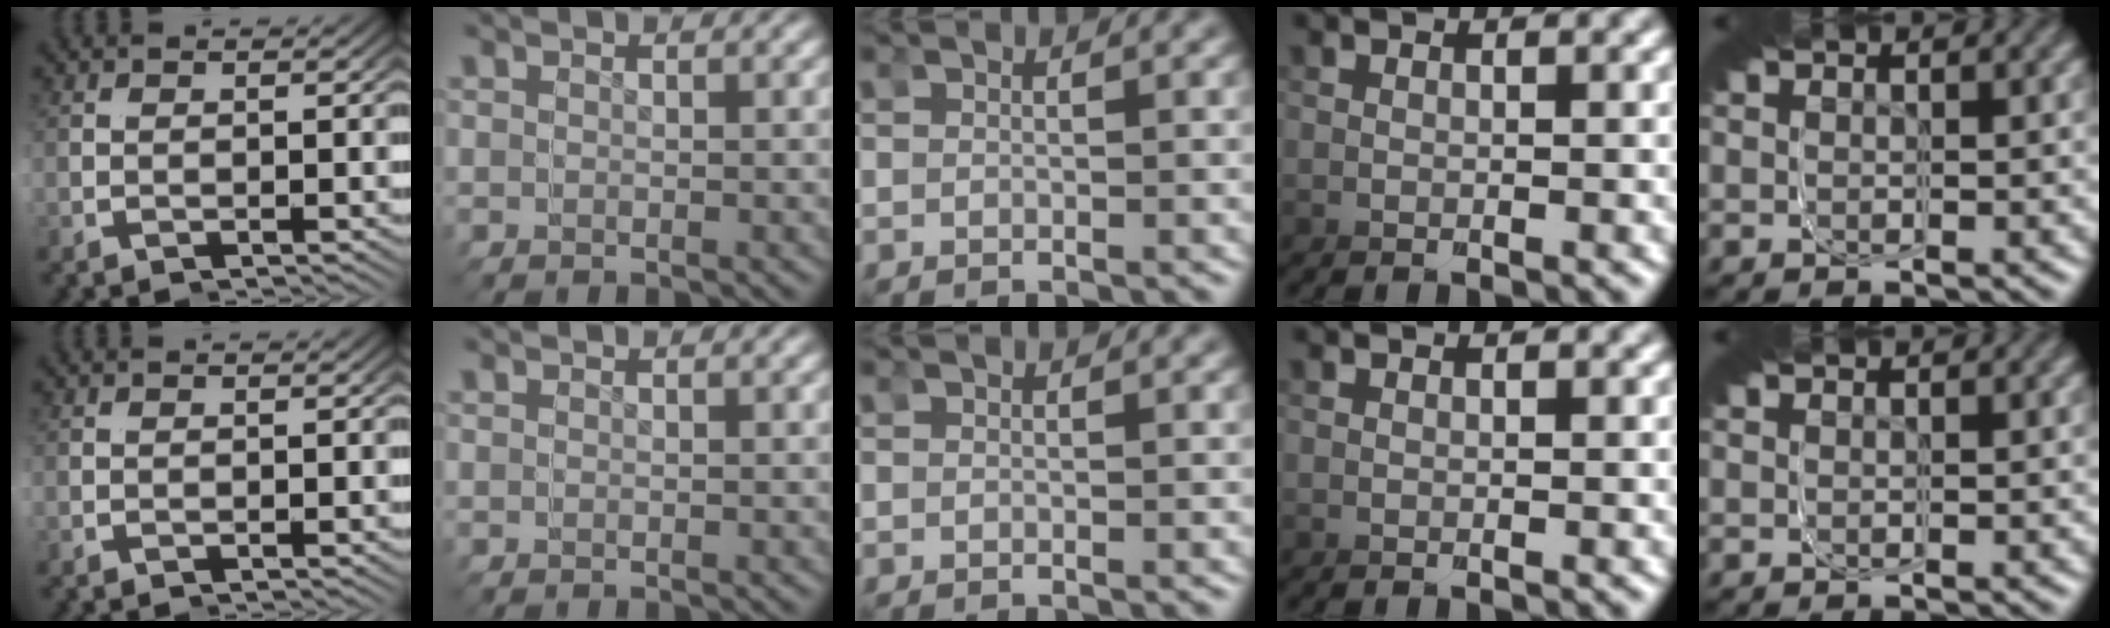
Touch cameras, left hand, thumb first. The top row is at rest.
{}